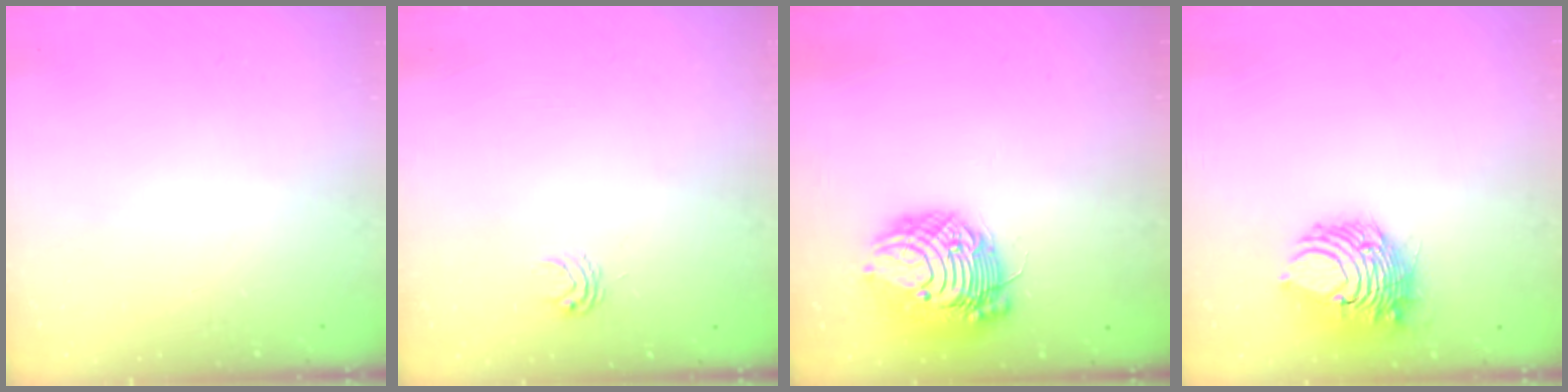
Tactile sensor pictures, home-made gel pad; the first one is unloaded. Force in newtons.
{"total": 2.9, "press": 2.9, "slide": 0.2}
{"total": 14.8, "press": 14.8, "slide": 0.2}
{"total": 8.6, "press": 8.5, "slide": 1.1}